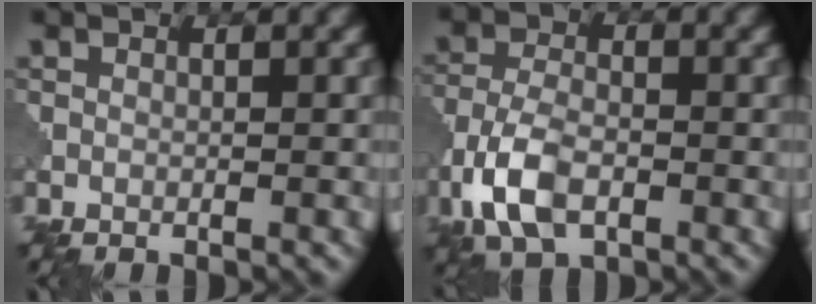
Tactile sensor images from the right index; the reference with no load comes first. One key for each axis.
{"total": 5.8, "fx": -2.7, "fy": 3.0, "fz": 4.1, "tx": -0.088, "ty": -0.002, "tz": -0.061}